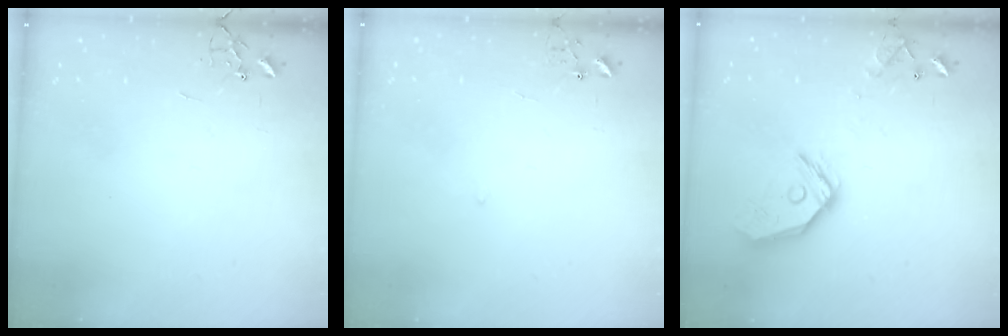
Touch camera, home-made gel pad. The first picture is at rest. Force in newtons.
{"total": 5.8, "press": 5.8, "slide": 0.7}
{"total": 14.6, "press": 14.4, "slide": 1.8}